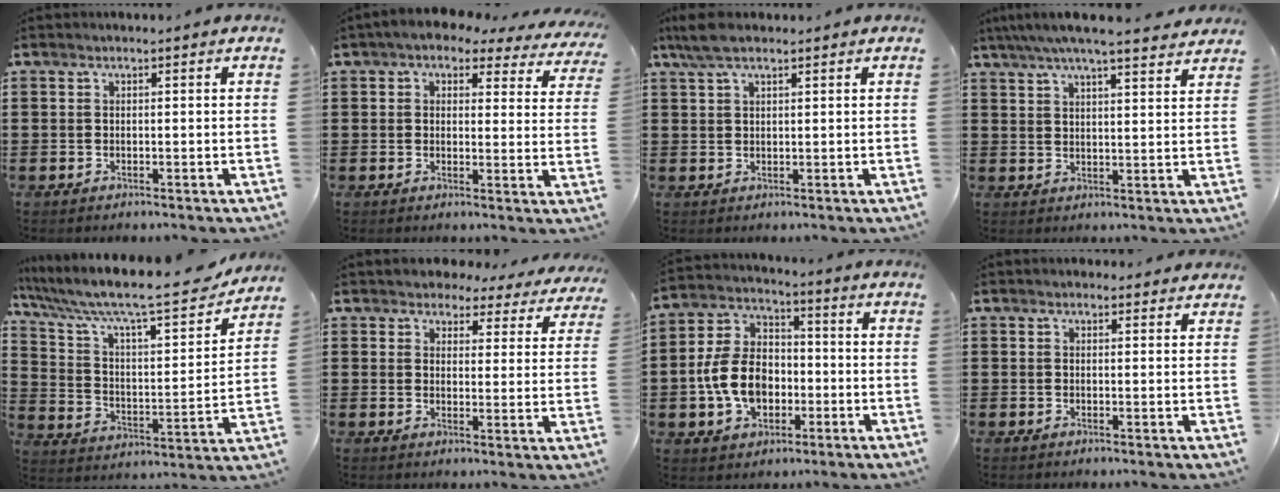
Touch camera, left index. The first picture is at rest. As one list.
[{"total": 3.6, "force": [3.1, 1.3, 1.5], "torque": [-0.044, -0.014, 0.051]}, {"total": 4.1, "force": [2.7, 1.4, 2.8], "torque": [-0.061, 0.007, 0.051]}, {"total": 5.7, "force": [5.0, 0.2, 2.8], "torque": [-0.069, -0.014, 0.087]}, {"total": 10.7, "force": [8.8, 1.7, 5.8], "torque": [-0.141, -0.059, 0.143]}, {"total": 3.7, "force": [3.5, 1.3, 0.5], "torque": [-0.022, -0.017, 0.057]}, {"total": 10.2, "force": [-2.0, 7.5, 6.6], "torque": [-0.164, 0.015, -0.038]}, {"total": 1.4, "force": [1.3, 0.6, 0.2], "torque": [-0.007, 0.005, 0.024]}]